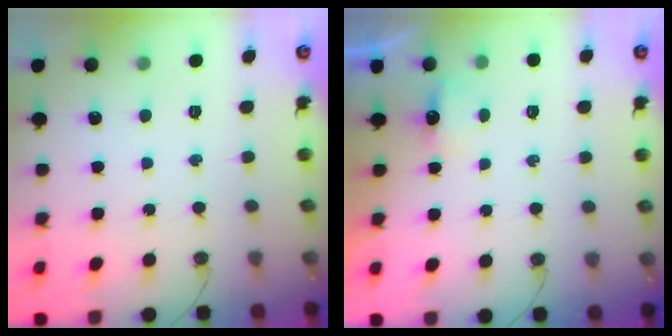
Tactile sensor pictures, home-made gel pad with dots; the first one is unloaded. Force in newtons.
{"total": 2.6, "press": 2.6, "slide": 0.4}